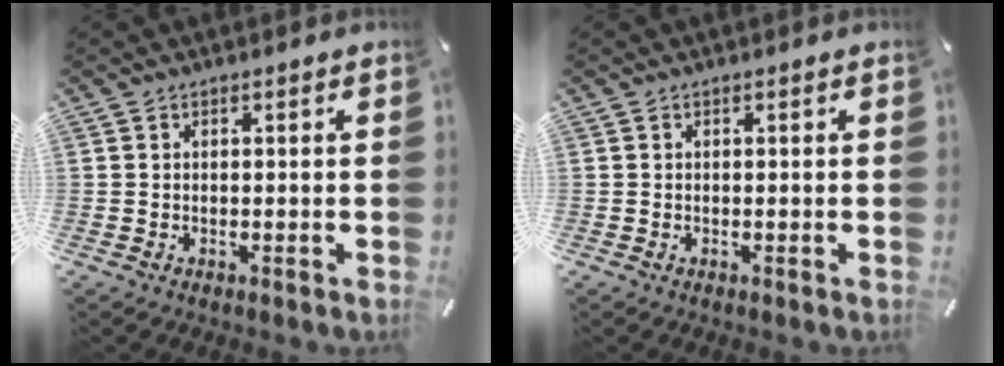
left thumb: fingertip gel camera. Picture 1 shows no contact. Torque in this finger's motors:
{"motor_torque": [0.00, 0.02, -0.01, -0.04, 0.00]}